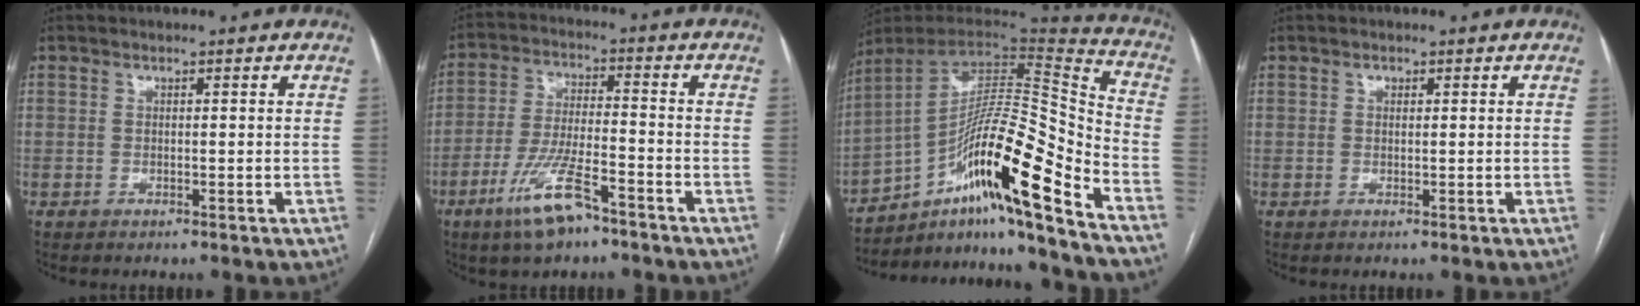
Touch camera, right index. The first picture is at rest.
{"total": 10.1, "force": [-6.2, 2.3, 7.6], "torque": [-0.155, -0.011, -0.113]}
{"total": 22.0, "force": [-12.9, 0.8, 17.7], "torque": [-0.274, 0.010, -0.220]}
{"total": 0.7, "force": [0.3, 0.6, 0.3], "torque": [-0.002, 0.001, 0.004]}